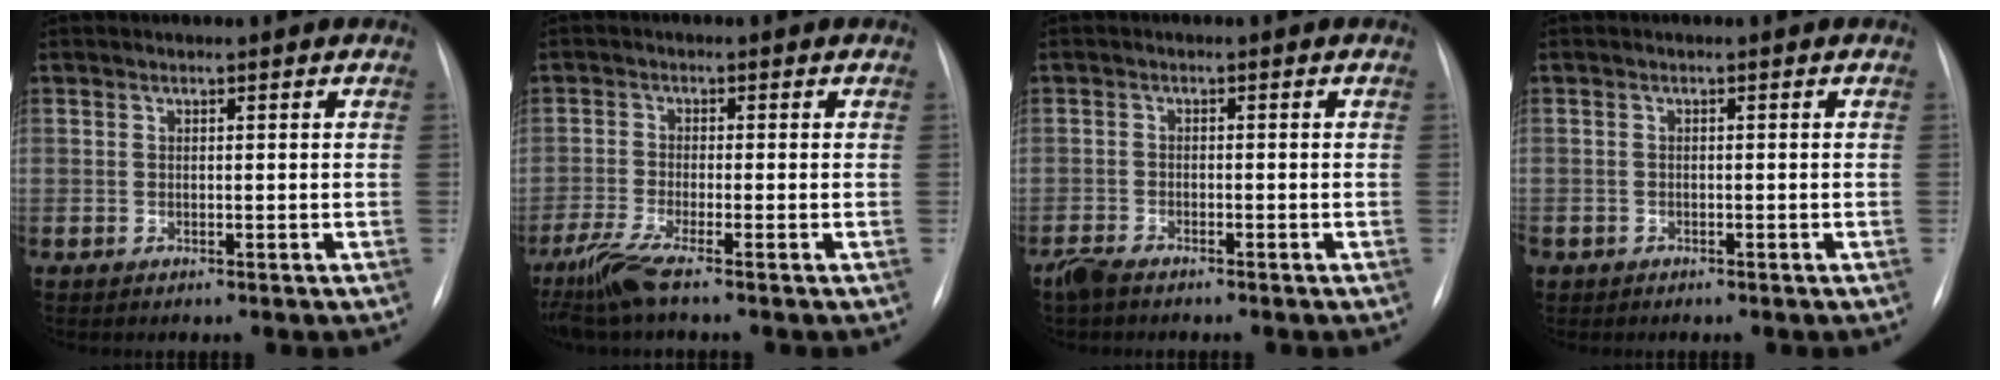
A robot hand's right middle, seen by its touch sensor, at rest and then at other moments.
{"total": 5.3, "force": [-4.0, -0.4, 3.5], "torque": [-0.079, -0.020, -0.084]}
{"total": 2.8, "force": [-2.4, 0.7, 1.2], "torque": [-0.029, -0.006, -0.045]}
{"total": 0.9, "force": [-0.6, 0.7, 0.1], "torque": [-0.009, 0.003, -0.007]}